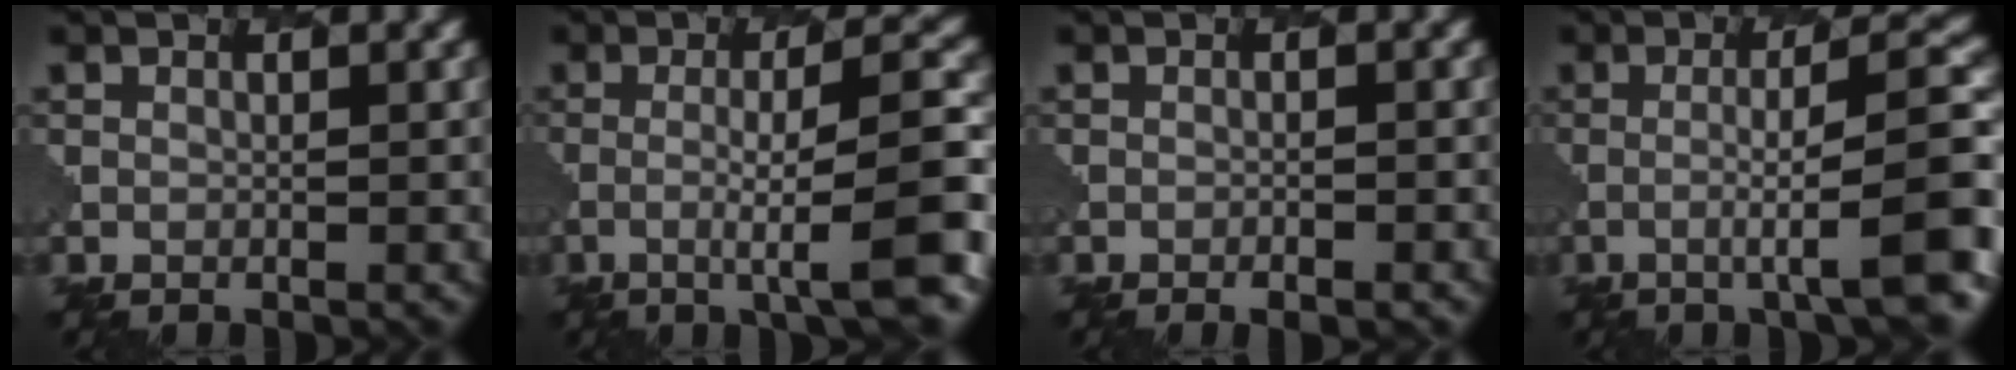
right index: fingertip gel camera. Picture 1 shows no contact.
{"total": 7.8, "force": [-2.1, 1.0, 7.4], "torque": [-0.106, 0.011, -0.048]}
{"total": 1.9, "force": [-1.4, 0.5, 1.2], "torque": [-0.014, 0.010, -0.021]}
{"total": 8.6, "force": [-2.4, 1.2, 8.2], "torque": [-0.107, 0.019, -0.045]}